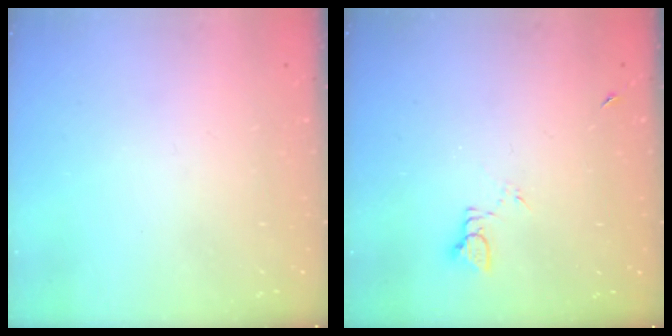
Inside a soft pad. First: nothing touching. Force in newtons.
{"total": 2.5, "press": 2.5, "slide": 0.3}